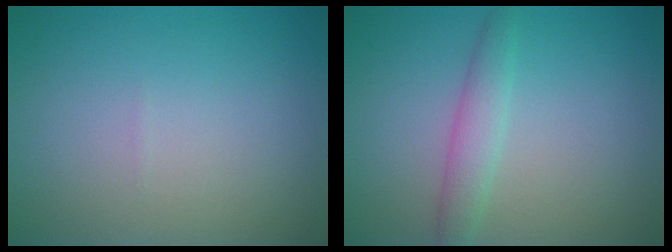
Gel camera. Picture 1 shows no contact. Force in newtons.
{"total": 2.2, "press": 2.2, "slide": 0.1}